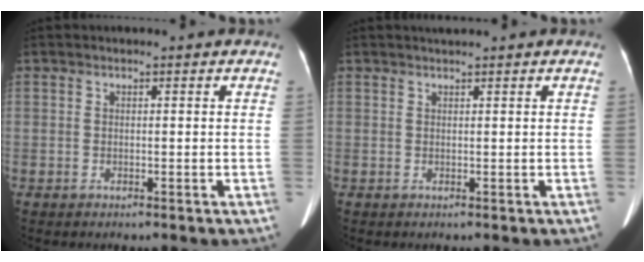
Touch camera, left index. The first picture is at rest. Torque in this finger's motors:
{"motor_torque": [0.58, -0.68, 0.01, 0.03]}